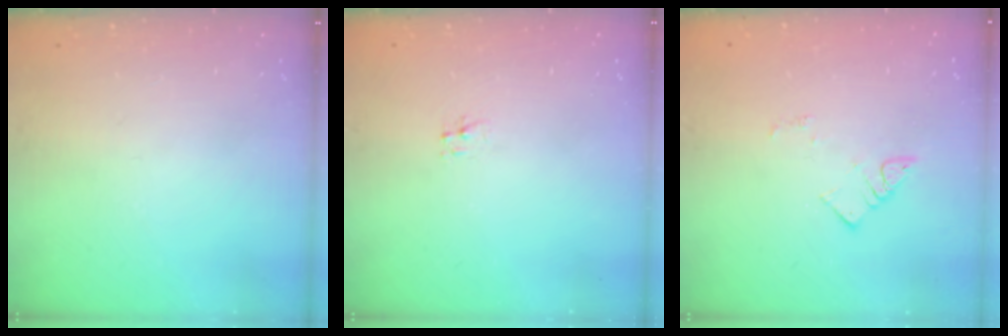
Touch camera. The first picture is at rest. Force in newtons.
{"total": 1.9, "press": 1.9, "slide": 0.2}
{"total": 3.9, "press": 3.9, "slide": 0.3}